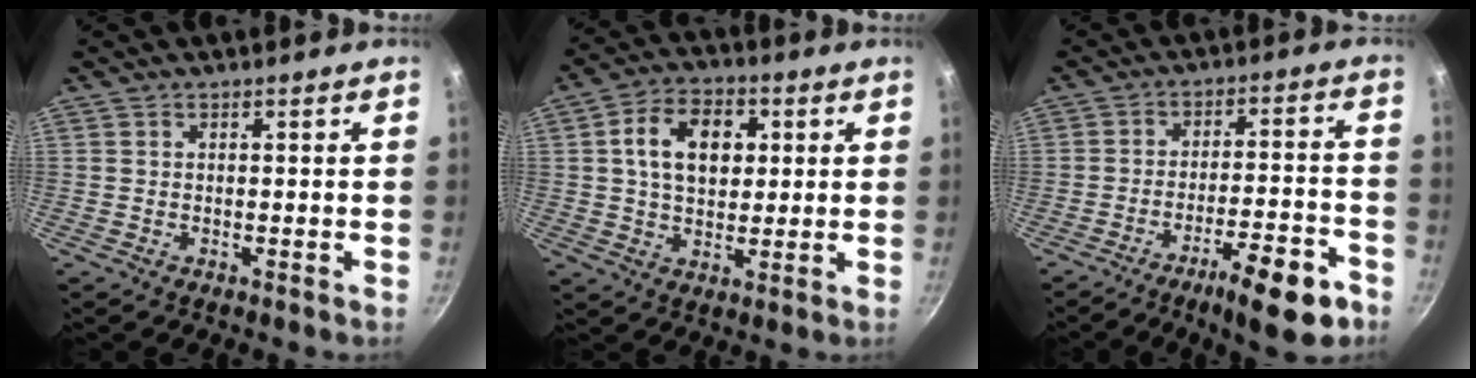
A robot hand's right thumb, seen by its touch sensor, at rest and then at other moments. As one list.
[{"total": 11.7, "force": [2.5, 8.1, 8.1], "torque": [-0.112, 0.008, 0.033]}, {"total": 13.3, "force": [-7.9, 3.3, 10.1], "torque": [-0.132, 0.048, -0.109]}]